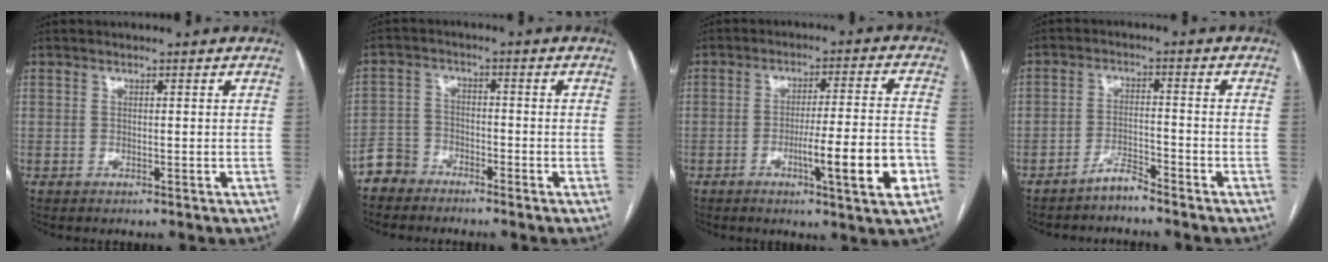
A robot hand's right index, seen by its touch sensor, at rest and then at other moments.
{"total": 4.2, "force": [-3.6, 2.2, -0.2], "torque": [0.006, 0.003, -0.077]}
{"total": 11.4, "force": [-4.2, 0.0, 10.6], "torque": [-0.163, -0.006, -0.063]}
{"total": 3.1, "force": [-3.0, 0.3, 1.0], "torque": [-0.014, -0.006, -0.057]}